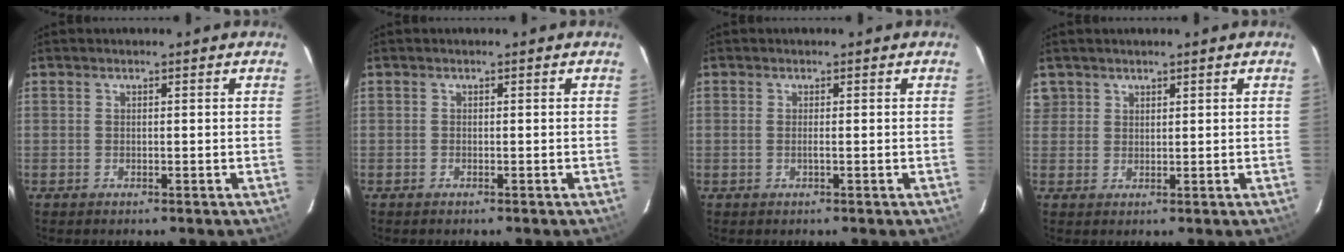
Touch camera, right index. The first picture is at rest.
{"total": 0.0}
{"total": 0.8, "force": [-0.2, -0.2, 0.7], "torque": [-0.015, 0.000, -0.006]}
{"total": 2.3, "force": [1.5, 1.8, 0.0], "torque": [0.011, 0.009, 0.026]}